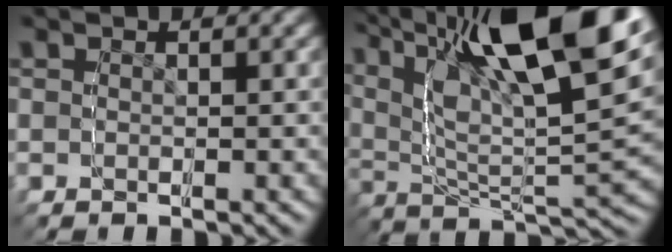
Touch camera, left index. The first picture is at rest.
{"total": 14.4, "force": [8.3, 5.6, 10.3], "torque": [-0.168, 0.051, 0.111]}